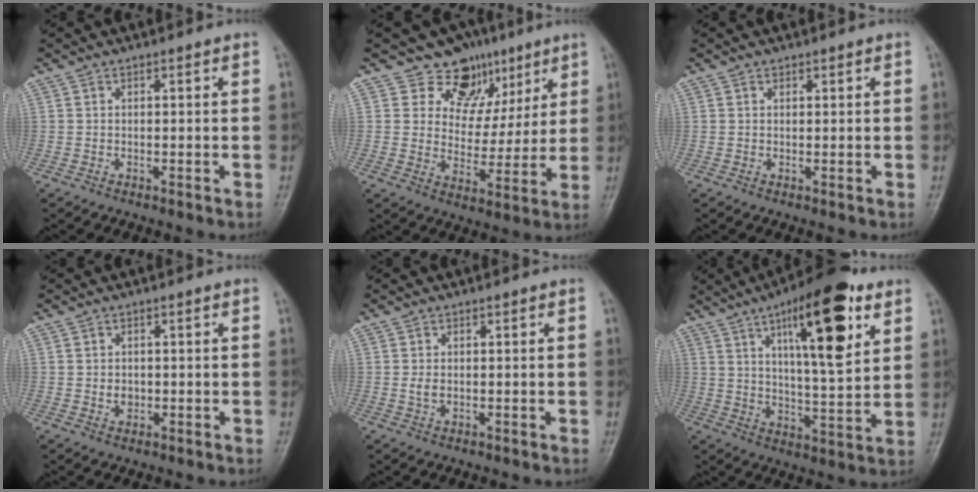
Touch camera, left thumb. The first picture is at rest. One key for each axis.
{"total": 11.0, "fx": 7.3, "fy": 7.9, "fz": 2.3, "tx": 0.011, "ty": -0.034, "tz": 0.114}
{"total": 0.7, "fx": 0.5, "fy": 0.5, "fz": 0.2, "tx": 0.004, "ty": -0.002, "tz": 0.006}
{"total": 2.0, "fx": 0.0, "fy": 1.7, "fz": 1.1, "tx": -0.009, "ty": 0.001, "tz": 0.004}
{"total": 1.8, "fx": 0.1, "fy": 1.2, "fz": 1.3, "tx": -0.024, "ty": -0.002, "tz": 0.005}
{"total": 19.4, "fx": 9.1, "fy": 5.7, "fz": 16.2, "tx": -0.221, "ty": -0.037, "tz": 0.140}